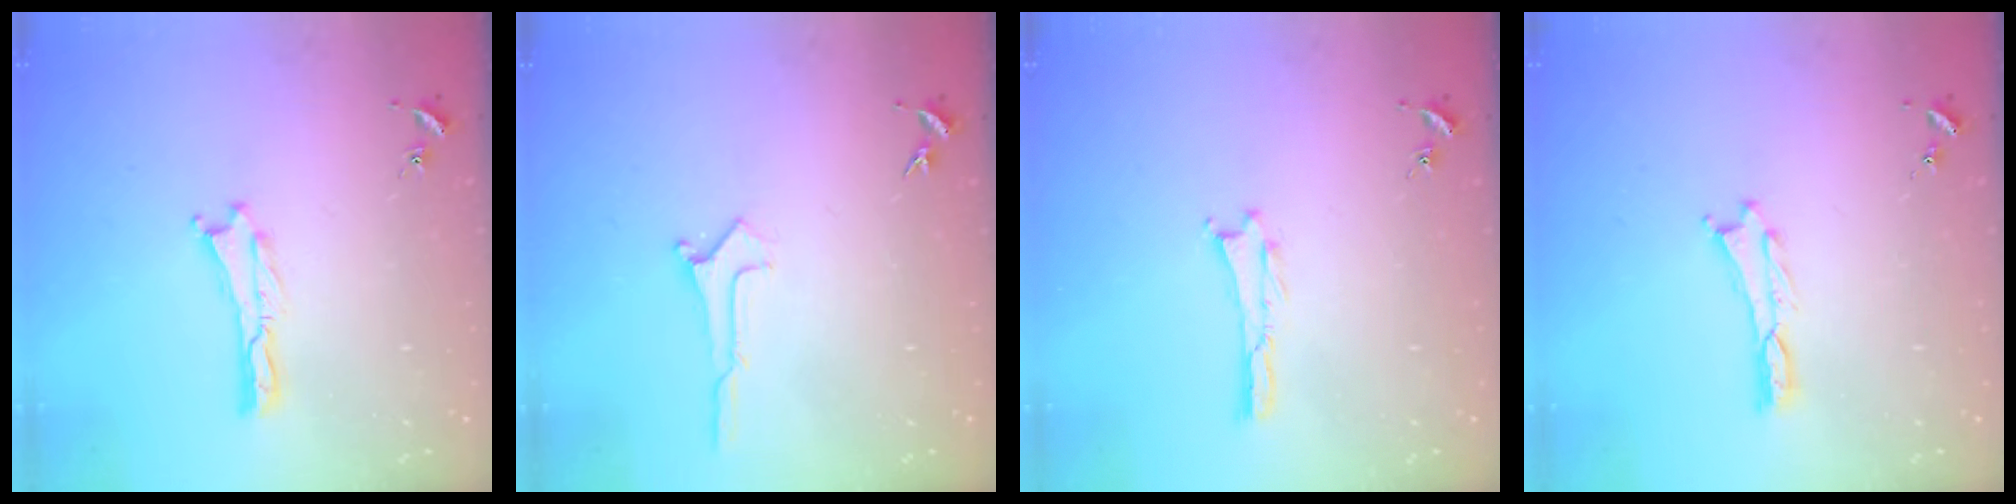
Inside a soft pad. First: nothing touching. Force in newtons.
{"total": 0.0}
{"total": 0.0}
{"total": 0.0}